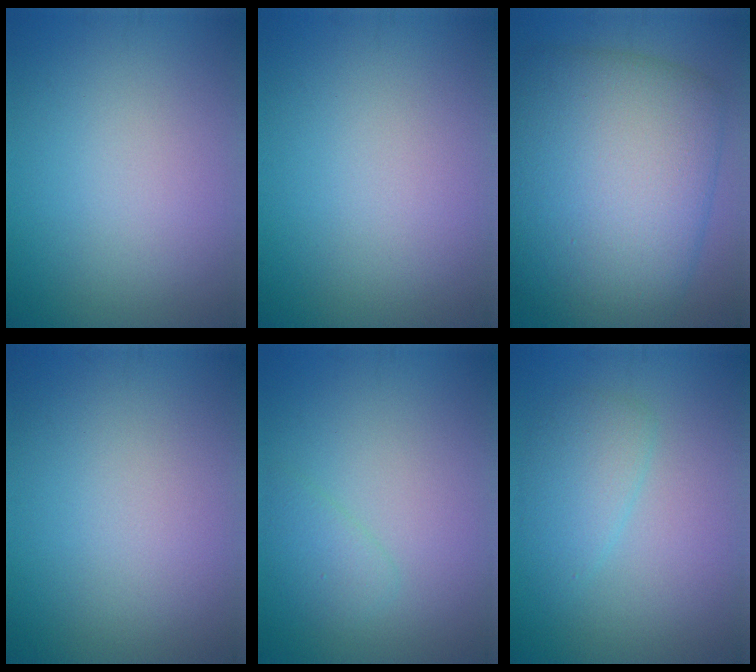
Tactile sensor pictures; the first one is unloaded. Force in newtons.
{"total": 0.0}
{"total": 13.5, "press": 13.5, "slide": 0.6}
{"total": 0.0}
{"total": 1.6, "press": 1.6, "slide": 0.1}
{"total": 2.6, "press": 2.6, "slide": 0.1}